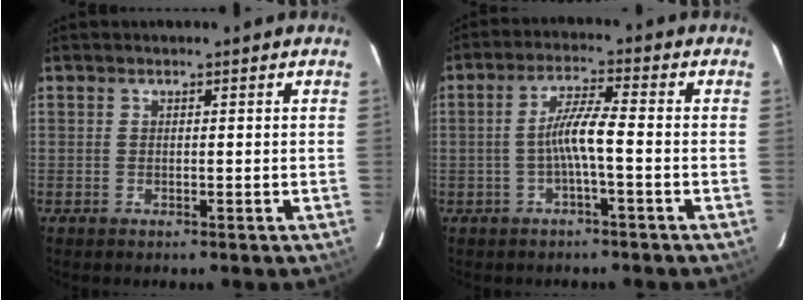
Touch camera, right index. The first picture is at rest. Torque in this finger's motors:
{"motor_torque": [1.10, -0.21, 0.66, 0.15]}